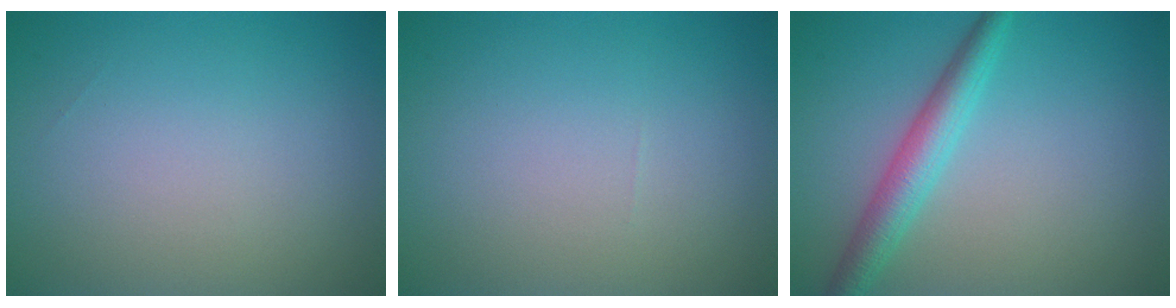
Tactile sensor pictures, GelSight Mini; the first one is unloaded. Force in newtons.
{"total": 0.0}
{"total": 3.6, "press": 3.6, "slide": 0.2}